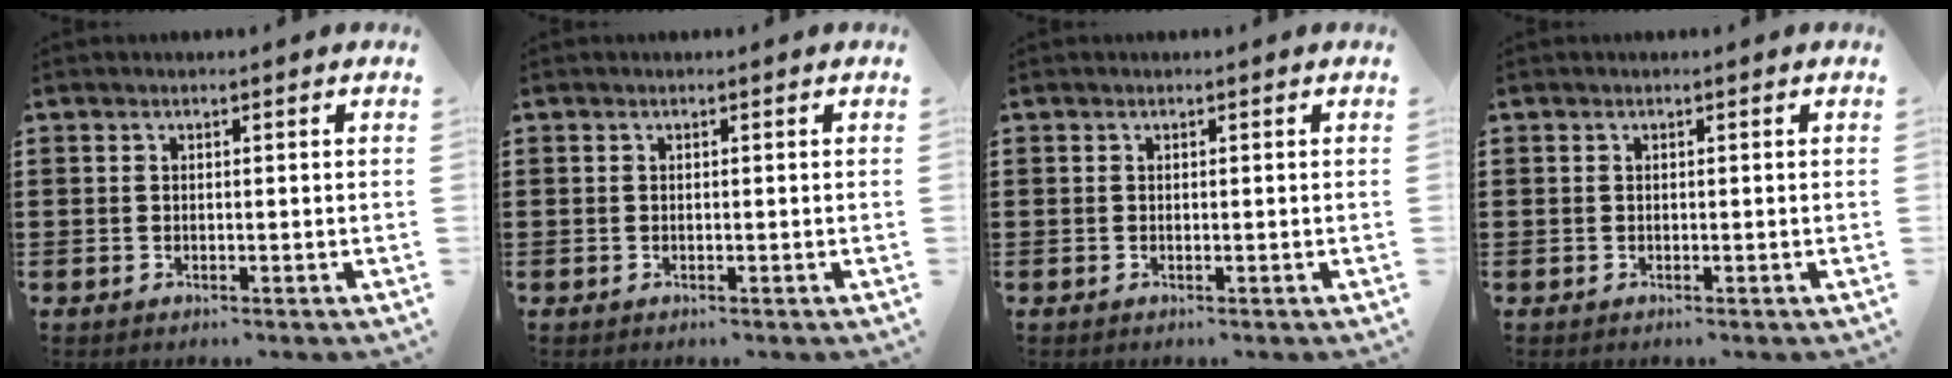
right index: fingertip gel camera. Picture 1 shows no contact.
{"total": 0.0}
{"total": 0.0}
{"total": 0.0}